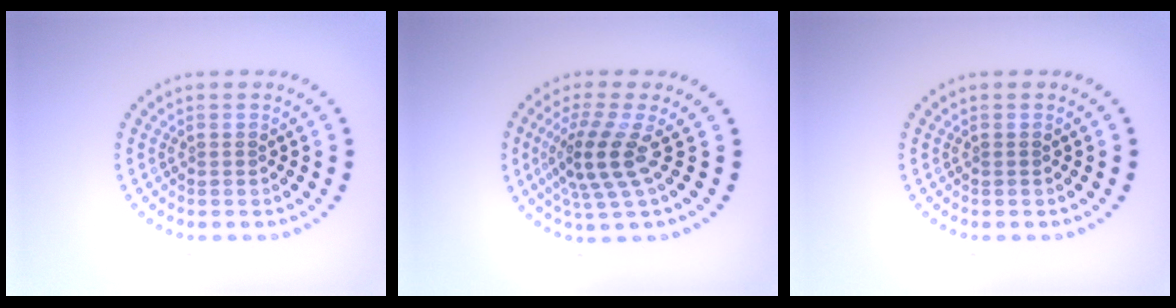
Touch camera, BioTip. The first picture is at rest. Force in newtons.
{"total": 4.0, "press": 3.0, "slide": 2.7}
{"total": 0.0}